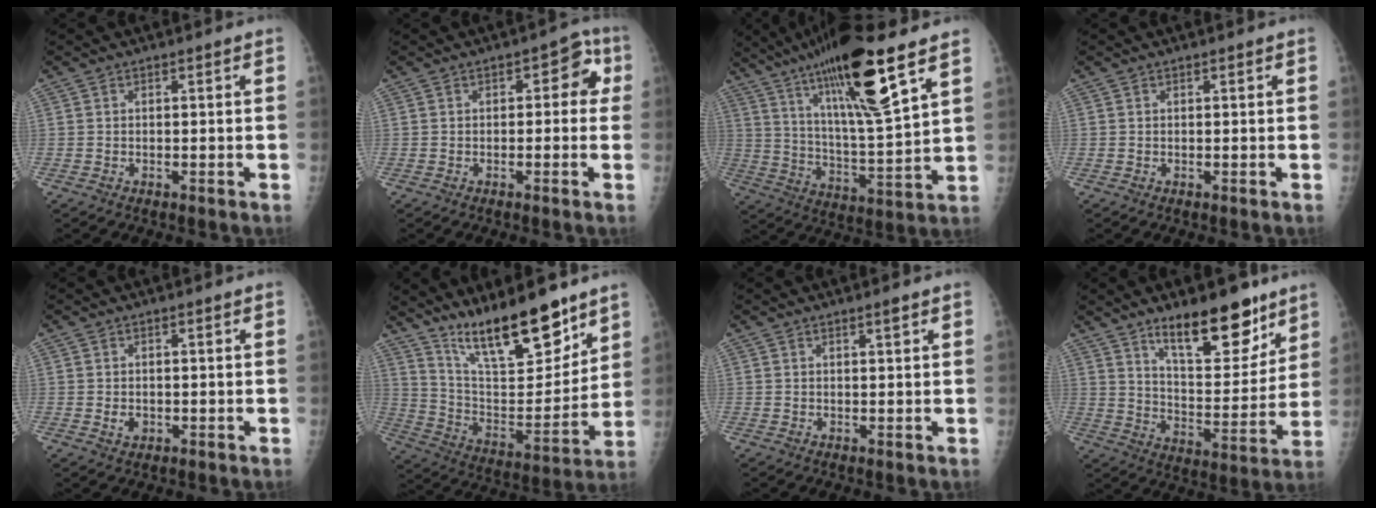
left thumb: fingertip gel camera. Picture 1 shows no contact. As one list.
[{"total": 4.9, "force": [0.4, 3.2, 3.7], "torque": [-0.007, 0.019, -0.008]}, {"total": 21.0, "force": [12.2, 3.2, 16.8], "torque": [-0.280, -0.052, 0.212]}, {"total": 0.0}, {"total": 1.6, "force": [-0.3, 1.4, 0.8], "torque": [-0.007, -0.001, 0.000]}, {"total": 19.7, "force": [14.5, 5.6, 12.0], "torque": [-0.152, -0.089, 0.258]}, {"total": 1.2, "force": [0.8, 0.1, 0.9], "torque": [-0.012, -0.005, 0.014]}, {"total": 17.1, "force": [11.6, 6.5, 10.7], "torque": [-0.109, -0.087, 0.190]}]